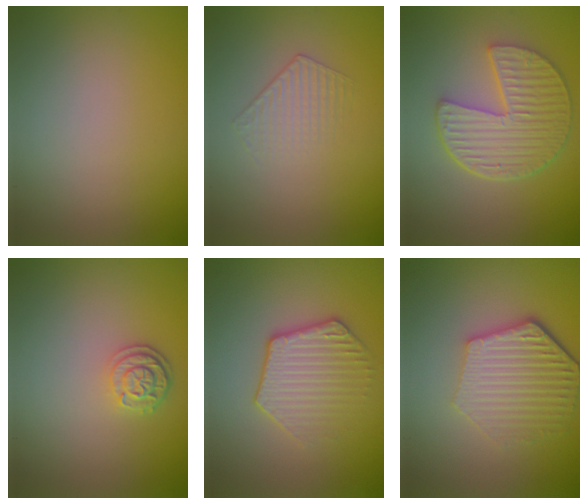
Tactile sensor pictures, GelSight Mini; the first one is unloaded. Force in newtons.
{"total": 1.3, "press": 0.6, "slide": 1.2}
{"total": 6.2, "press": 4.8, "slide": 4.0}
{"total": 2.4, "press": 2.1, "slide": 1.3}
{"total": 3.6, "press": 3.2, "slide": 1.6}
{"total": 6.0, "press": 4.5, "slide": 3.9}